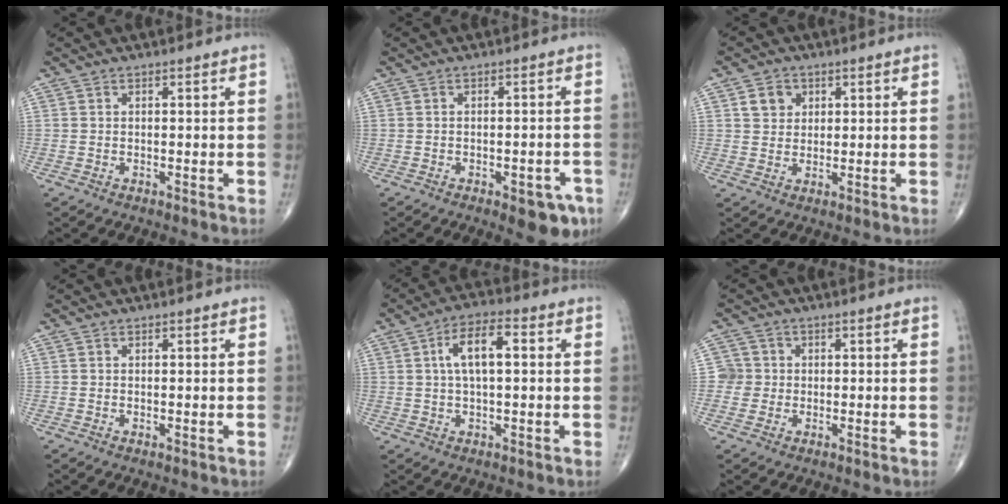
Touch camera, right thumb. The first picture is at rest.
{"total": 6.6, "force": [-3.5, 3.0, 4.7], "torque": [-0.039, 0.016, -0.038]}
{"total": 4.3, "force": [1.7, 3.7, 1.6], "torque": [-0.008, -0.006, 0.028]}
{"total": 0.0}
{"total": 8.1, "force": [1.5, 3.3, 7.3], "torque": [-0.127, 0.015, 0.021]}
{"total": 3.3, "force": [-0.1, 3.3, 0.0], "torque": [0.028, 0.009, -0.006]}